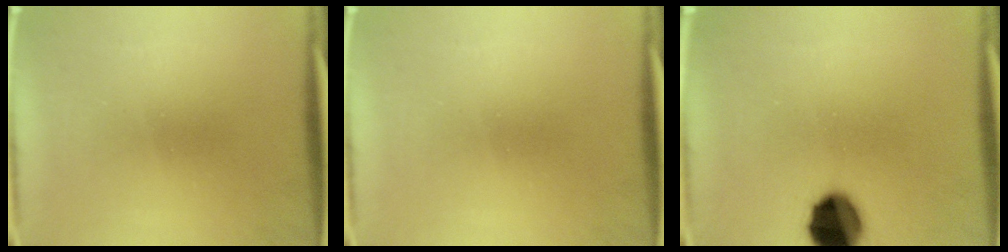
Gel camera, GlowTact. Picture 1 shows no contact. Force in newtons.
{"total": 0.0}
{"total": 12.3}